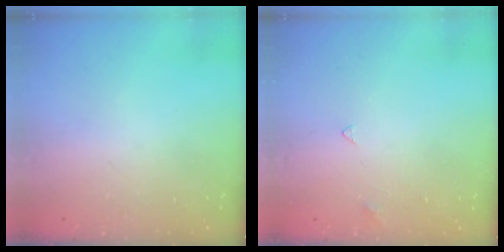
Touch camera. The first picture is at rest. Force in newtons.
{"total": 2.8, "press": 2.8, "slide": 0.5}